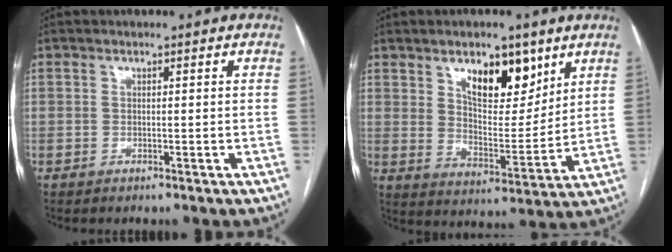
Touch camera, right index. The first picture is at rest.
{"total": 10.7, "force": [6.3, 4.5, 7.4], "torque": [-0.117, -0.005, 0.113]}